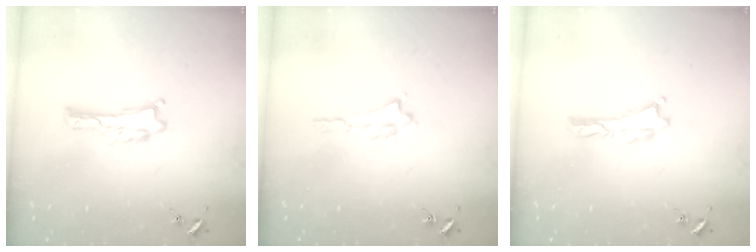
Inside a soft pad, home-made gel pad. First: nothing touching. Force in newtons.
{"total": 1.2, "press": 1.2, "slide": 0.3}
{"total": 0.0}